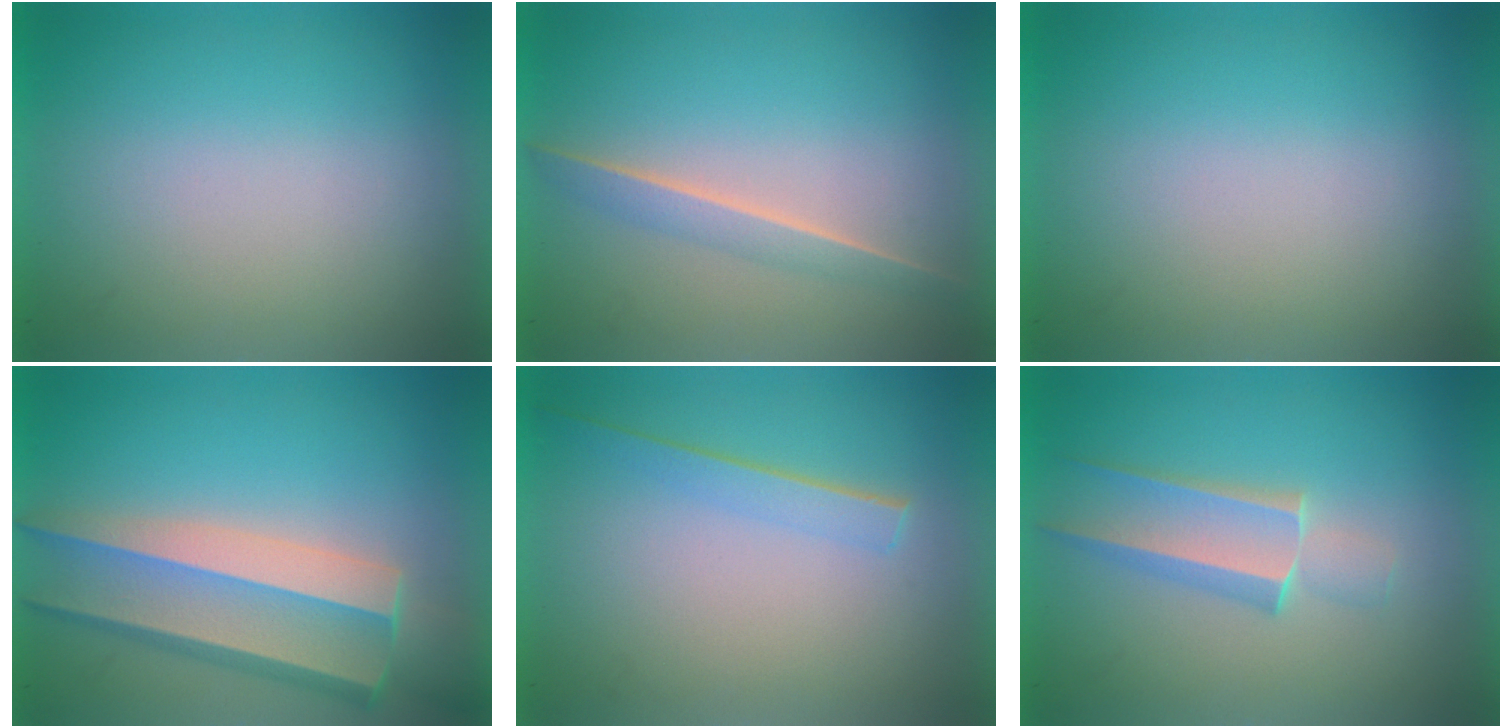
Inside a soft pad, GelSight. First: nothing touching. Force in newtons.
{"total": 1.5}
{"total": 0.0}
{"total": 3.4}
{"total": 1.6}
{"total": 2.2}